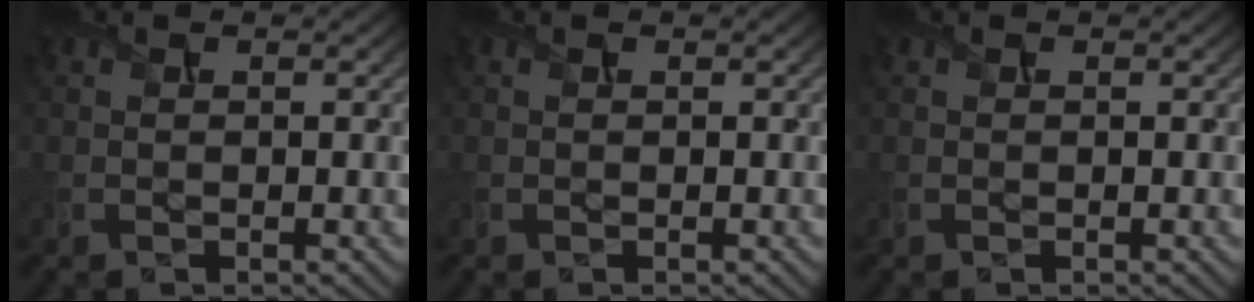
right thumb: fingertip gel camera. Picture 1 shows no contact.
{"total": 0.0}
{"total": 0.0}